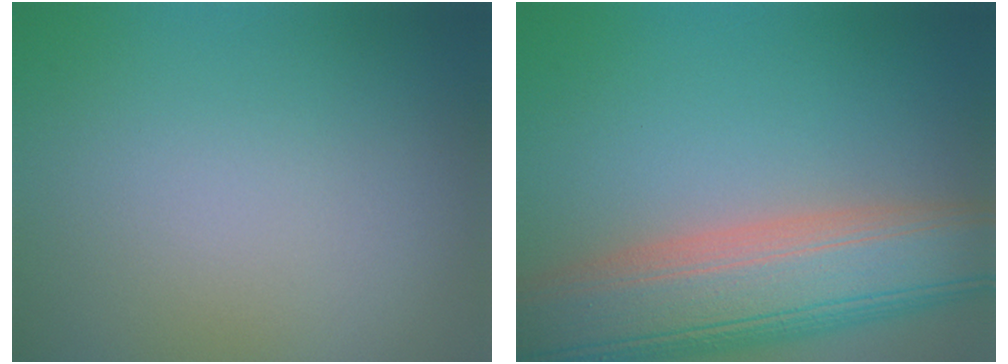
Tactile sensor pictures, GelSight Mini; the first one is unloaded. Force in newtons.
{"total": 10.9, "press": 10.9, "slide": 0.9}